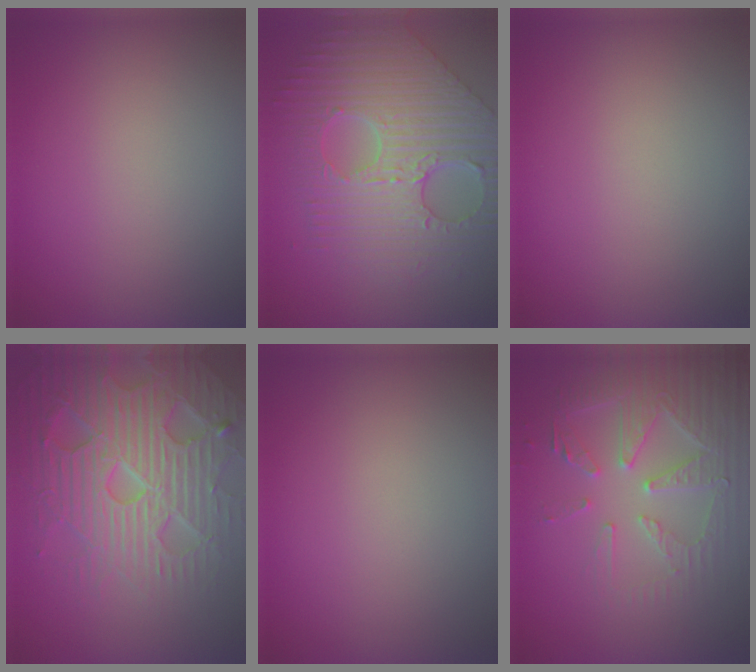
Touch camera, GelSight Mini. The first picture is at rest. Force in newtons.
{"total": 10.1, "press": 7.0, "slide": 7.3}
{"total": 0.0}
{"total": 7.6, "press": 7.4, "slide": 1.6}
{"total": 0.0}
{"total": 4.5, "press": 4.5, "slide": 0.3}